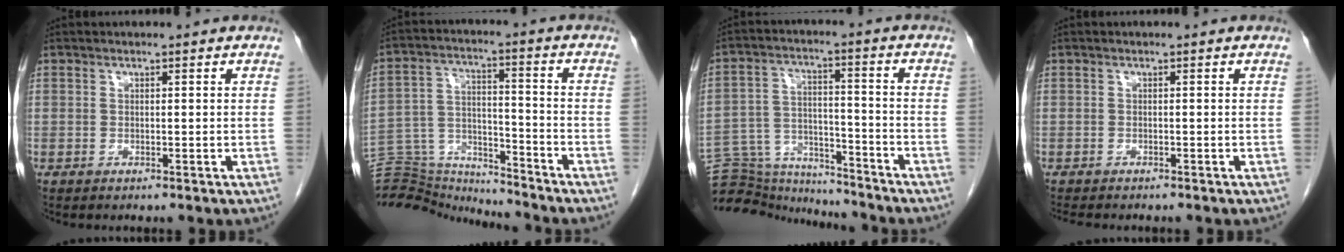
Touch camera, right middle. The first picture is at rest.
{"total": 14.6, "force": [-14.3, 2.0, 1.7], "torque": [-0.040, 0.040, -0.239]}
{"total": 14.8, "force": [-14.5, 1.9, 2.0], "torque": [-0.036, 0.032, -0.229]}
{"total": 3.8, "force": [-3.3, 0.8, 1.7], "torque": [-0.031, -0.011, -0.045]}